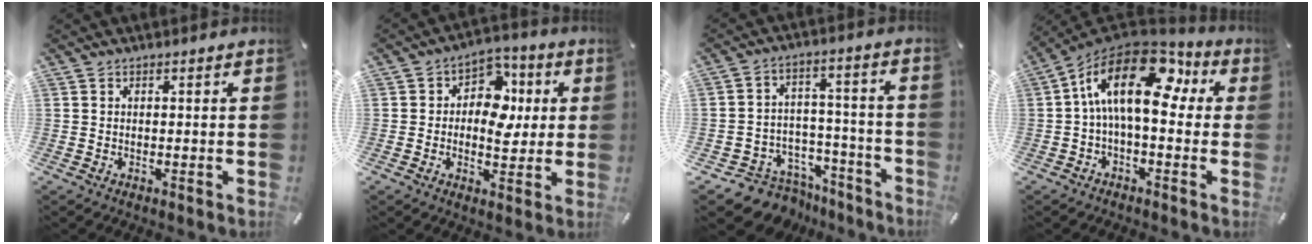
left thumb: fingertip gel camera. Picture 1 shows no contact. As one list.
[{"total": 9.6, "force": [0.1, 7.8, 5.6], "torque": [-0.066, 0.000, -0.002]}, {"total": 8.5, "force": [-5.3, 6.6, 0.9], "torque": [-0.009, 0.029, -0.083]}, {"total": 18.9, "force": [3.7, 9.5, 15.9], "torque": [-0.295, -0.013, 0.058]}]